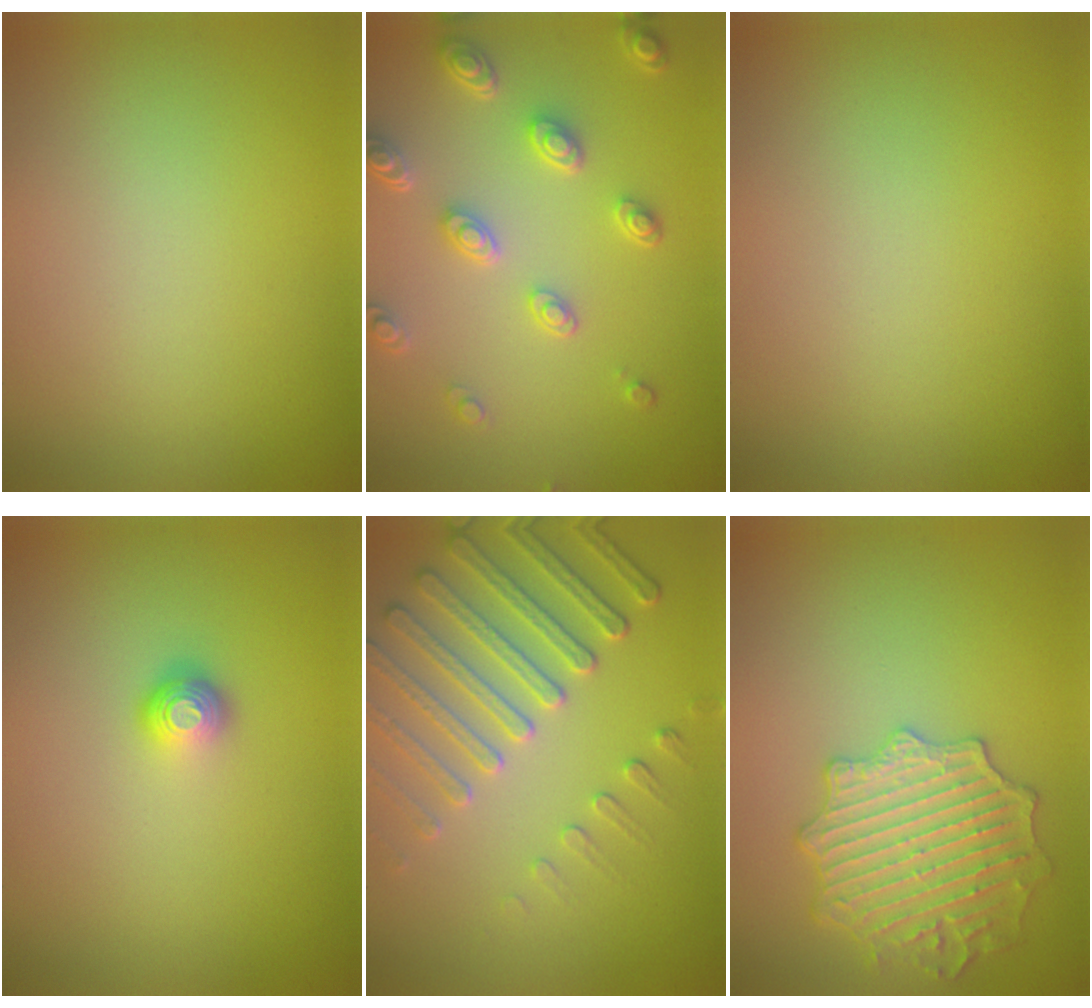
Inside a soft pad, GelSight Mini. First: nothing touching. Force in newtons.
{"total": 4.6, "press": 3.6, "slide": 2.8}
{"total": 0.0}
{"total": 1.7, "press": 1.2, "slide": 1.3}
{"total": 5.2, "press": 4.7, "slide": 2.3}
{"total": 5.0, "press": 4.8, "slide": 1.4}